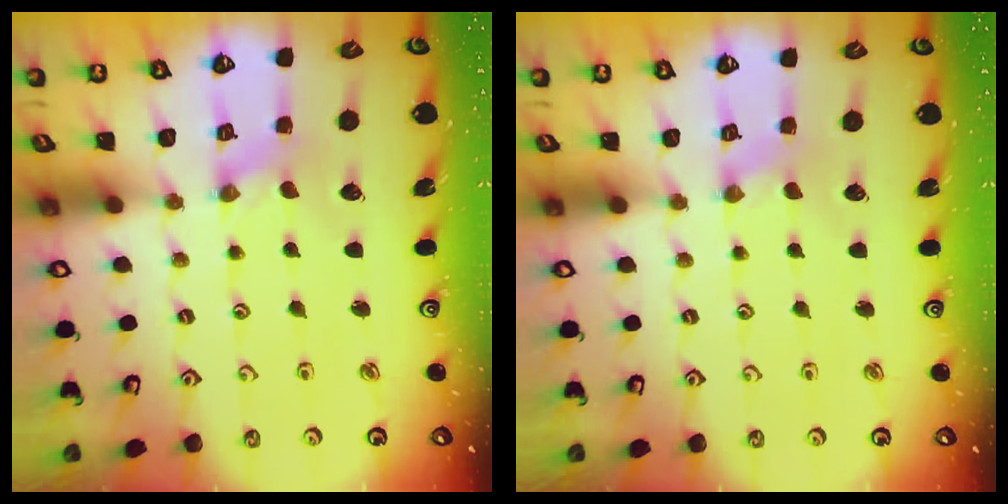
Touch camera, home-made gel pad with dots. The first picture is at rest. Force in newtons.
{"total": 0.7, "press": 0.7, "slide": 0.2}